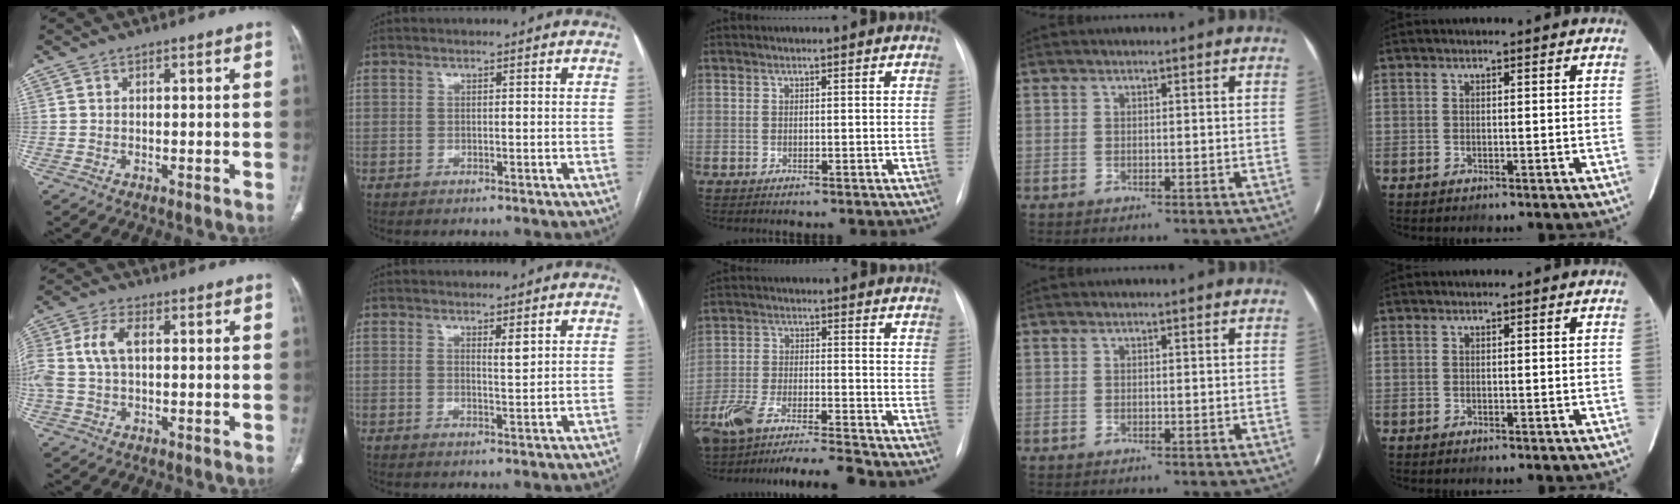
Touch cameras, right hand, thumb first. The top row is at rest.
{"thumb": {"total": 8.9, "force": [0.9, 5.1, 7.3], "torque": [-0.182, 0.024, 0.019]}, "index": {"total": 1.8, "force": [1.1, 0.2, 1.4], "torque": [-0.027, -0.009, 0.021]}, "middle": {"total": 12.3, "force": [-11.1, -0.2, 5.3], "torque": [-0.099, -0.003, -0.194]}}